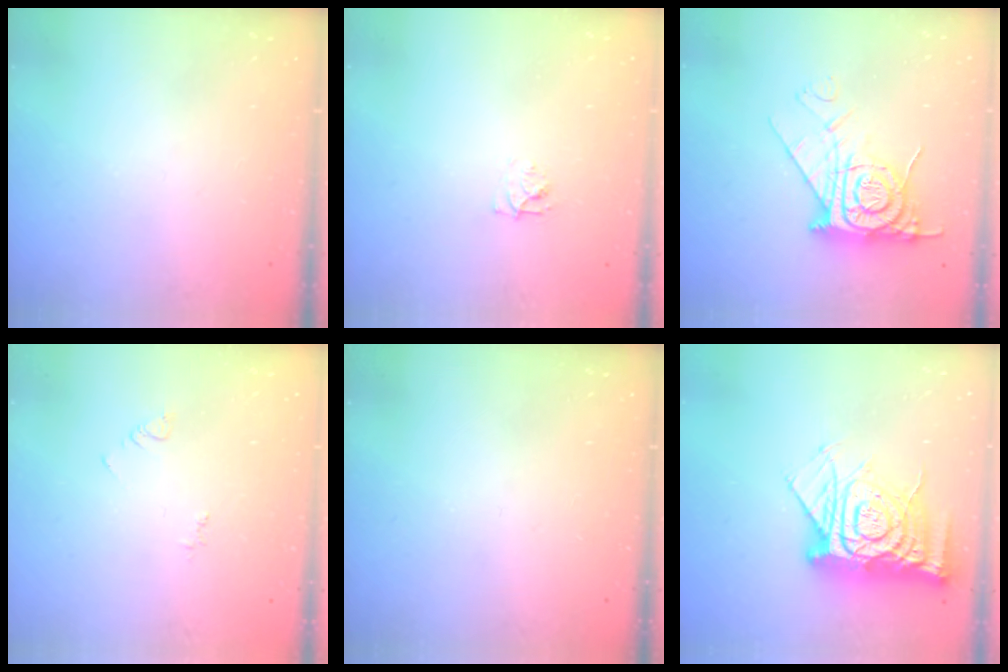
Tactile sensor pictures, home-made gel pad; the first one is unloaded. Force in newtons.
{"total": 4.4, "press": 4.3, "slide": 0.5}
{"total": 12.8, "press": 12.7, "slide": 1.2}
{"total": 2.9, "press": 2.9, "slide": 0.4}
{"total": 0.0}
{"total": 17.2, "press": 17.2, "slide": 1.7}